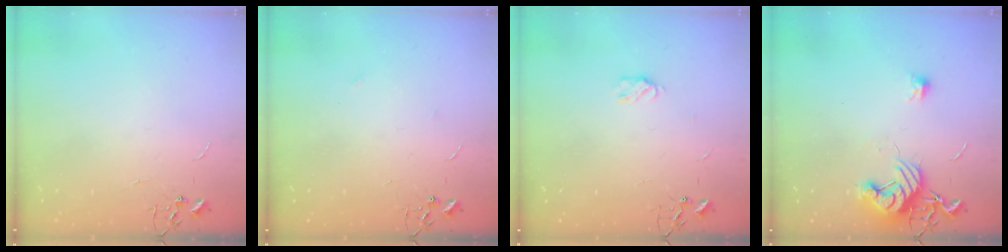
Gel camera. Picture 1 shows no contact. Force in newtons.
{"total": 3.1, "press": 3.1, "slide": 0.3}
{"total": 4.5, "press": 4.4, "slide": 0.7}
{"total": 12.1, "press": 12.0, "slide": 0.4}